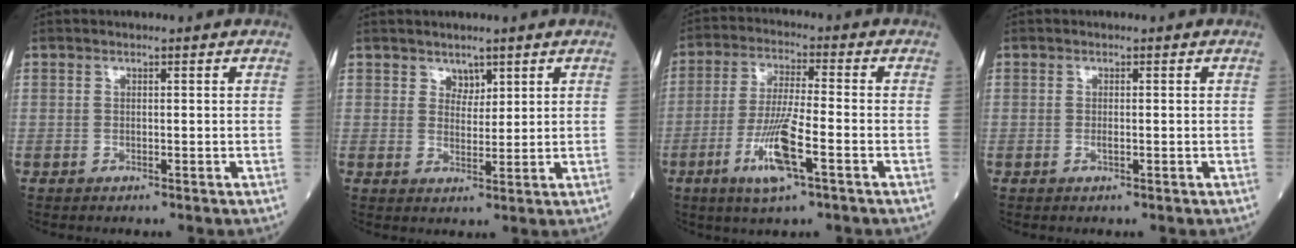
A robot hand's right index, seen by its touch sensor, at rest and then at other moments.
{"total": 2.4, "force": [1.7, 1.5, 0.8], "torque": [-0.008, -0.002, 0.030]}
{"total": 9.8, "force": [-4.0, 0.8, 8.9], "torque": [-0.177, -0.013, -0.075]}
{"total": 0.6, "force": [-0.2, 0.1, 0.6], "torque": [-0.013, 0.001, -0.001]}